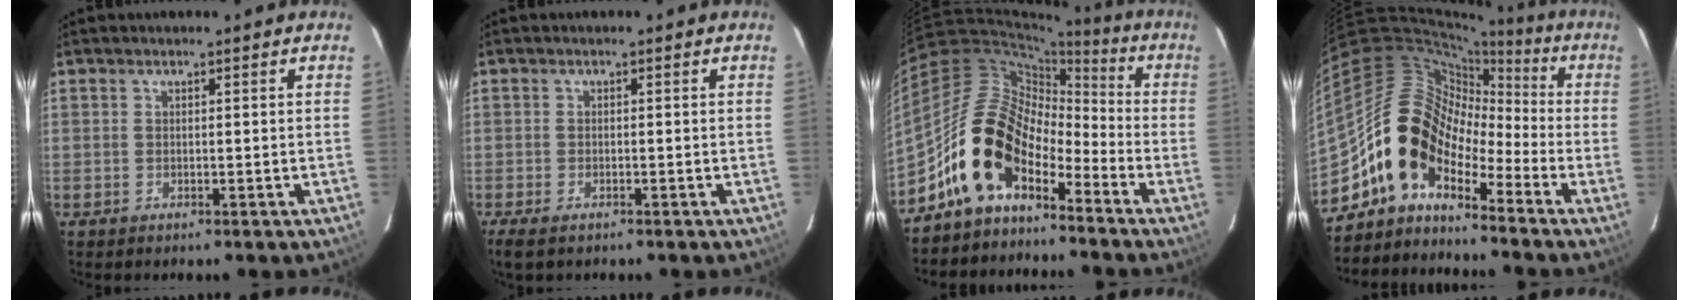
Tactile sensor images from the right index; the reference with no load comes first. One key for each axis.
{"total": 3.9, "fx": -2.8, "fy": 1.4, "fz": 2.3, "tx": -0.057, "ty": -0.013, "tz": -0.050}
{"total": 13.8, "fx": -8.8, "fy": 7.5, "fz": 7.5, "tx": -0.132, "ty": 0.023, "tz": -0.173}
{"total": 11.7, "fx": -7.0, "fy": 7.2, "fz": 5.9, "tx": -0.102, "ty": 0.031, "tz": -0.153}